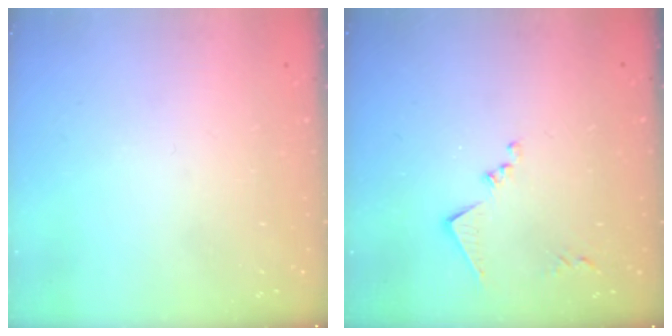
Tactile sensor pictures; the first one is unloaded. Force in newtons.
{"total": 9.9, "press": 9.9, "slide": 0.8}